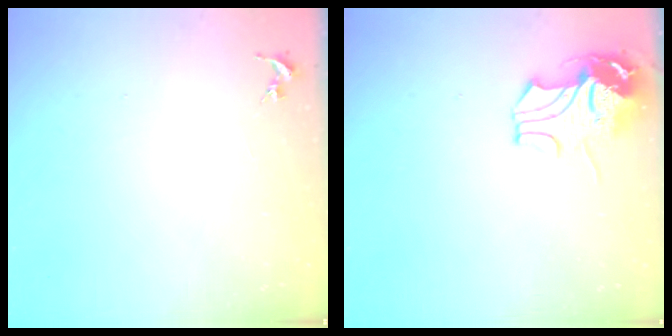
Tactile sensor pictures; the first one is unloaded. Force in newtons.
{"total": 10.0, "press": 9.9, "slide": 1.5}